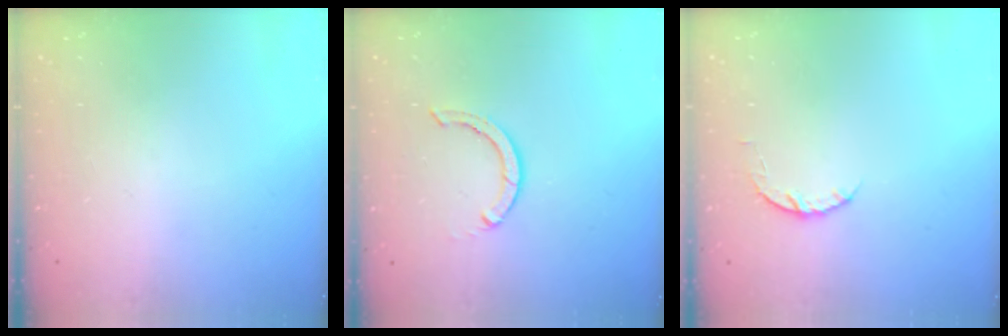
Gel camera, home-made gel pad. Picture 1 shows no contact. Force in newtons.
{"total": 2.9, "press": 2.9, "slide": 0.1}
{"total": 4.1, "press": 4.1, "slide": 0.6}